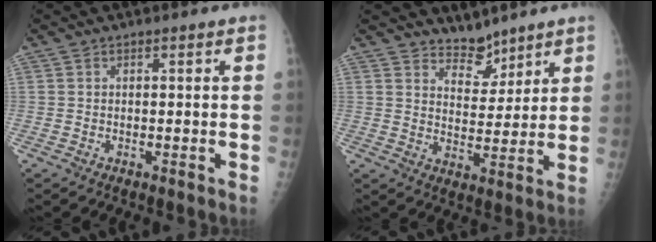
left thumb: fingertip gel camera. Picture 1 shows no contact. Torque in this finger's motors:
{"motor_torque": [-0.20, -0.17, -0.09, -0.14, -0.02]}